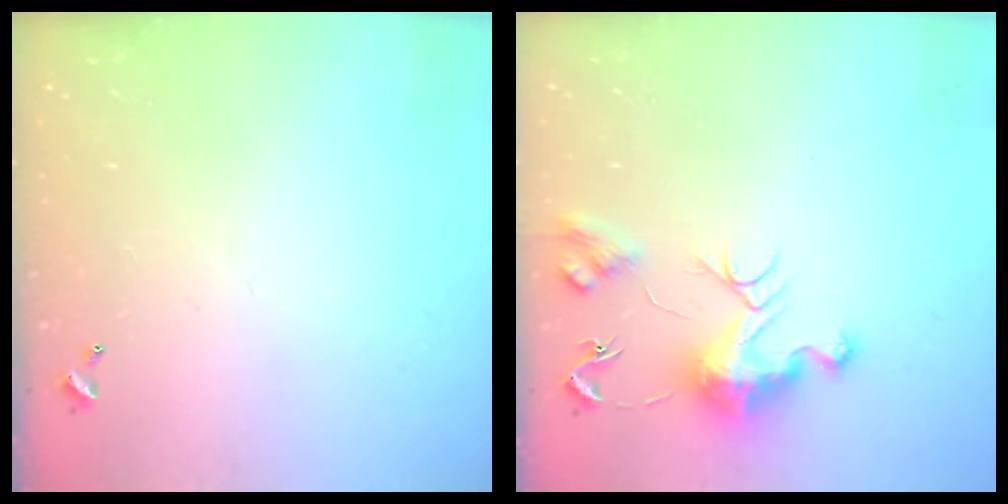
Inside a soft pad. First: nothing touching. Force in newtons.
{"total": 10.1, "press": 10.0, "slide": 0.8}